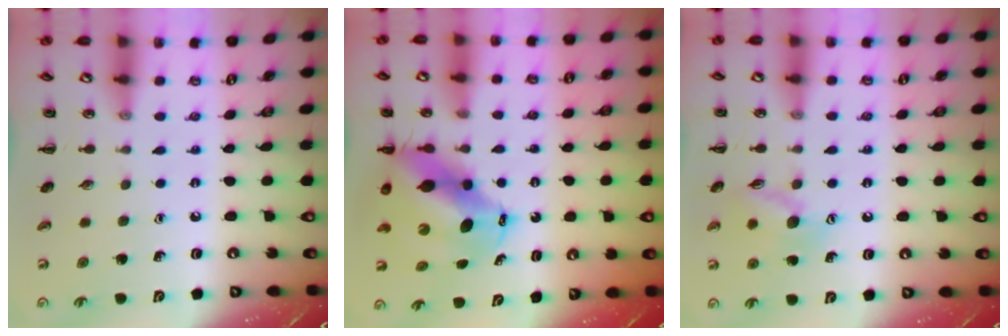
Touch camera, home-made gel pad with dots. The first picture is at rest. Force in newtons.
{"total": 11.3, "press": 10.9, "slide": 3.2}
{"total": 10.5, "press": 10.5, "slide": 0.9}